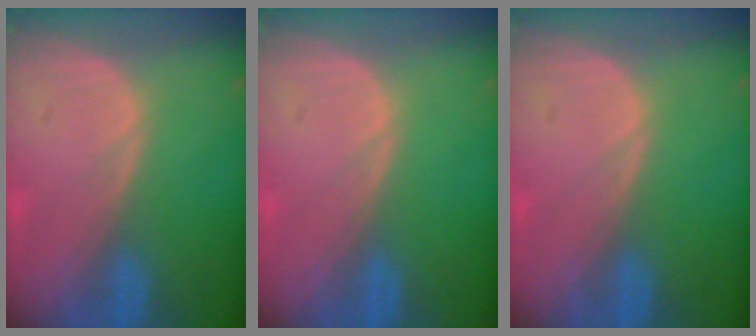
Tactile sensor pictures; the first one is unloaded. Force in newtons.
{"total": 0.0}
{"total": 0.0}